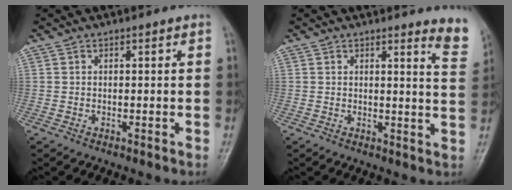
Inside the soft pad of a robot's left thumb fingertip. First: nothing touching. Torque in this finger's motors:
{"motor_torque": [0.16, -0.20, 0.05, -0.04, 0.04]}